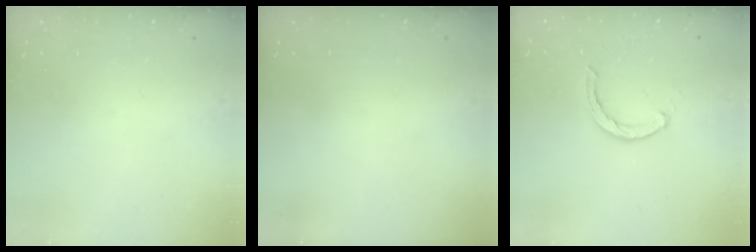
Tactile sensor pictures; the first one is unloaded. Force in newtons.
{"total": 0.0}
{"total": 2.3, "press": 2.3, "slide": 0.3}